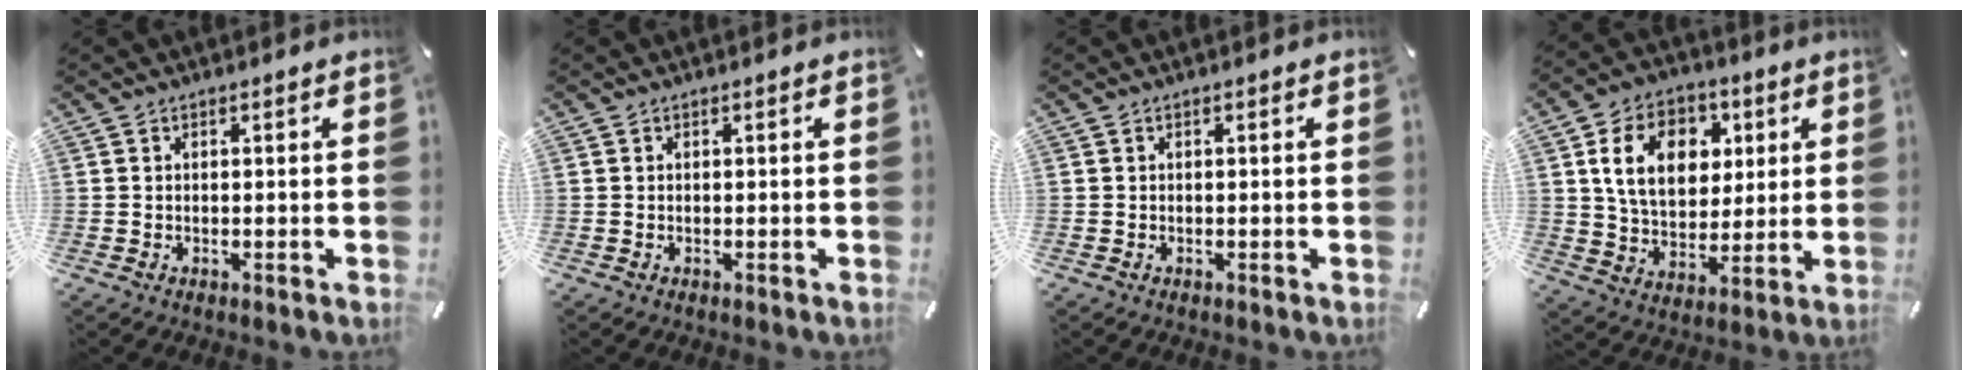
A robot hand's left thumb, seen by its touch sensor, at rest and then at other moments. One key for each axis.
{"total": 0.0}
{"total": 0.0}
{"total": 14.6, "fx": 4.5, "fy": 10.9, "fz": 8.7, "tx": -0.150, "ty": 0.005, "tz": 0.081}